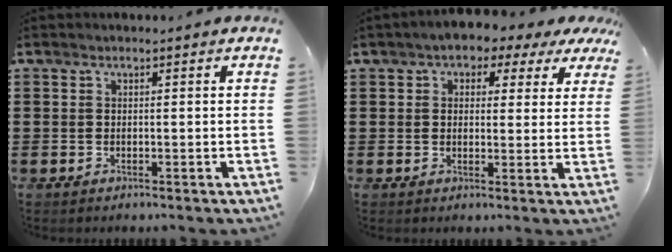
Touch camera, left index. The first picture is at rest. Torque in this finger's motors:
{"motor_torque": [2.14, 0.00, 0.96, 0.07]}